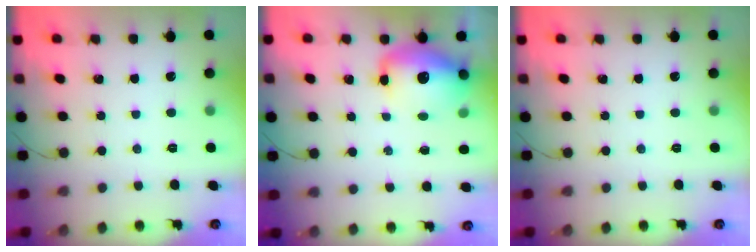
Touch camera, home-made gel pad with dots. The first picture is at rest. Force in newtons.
{"total": 12.9, "press": 12.4, "slide": 3.4}
{"total": 0.0}